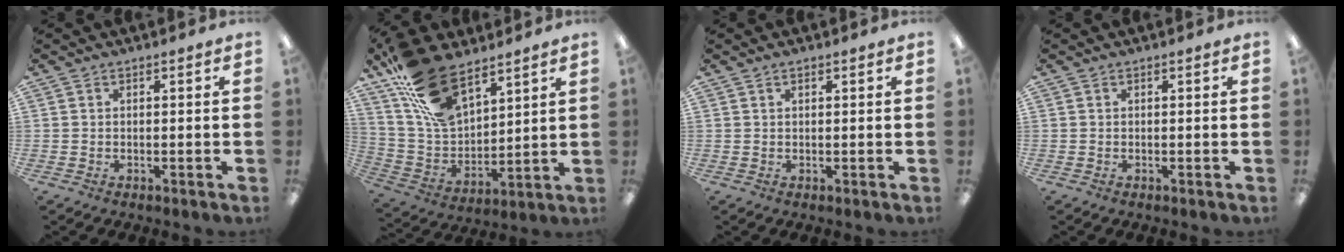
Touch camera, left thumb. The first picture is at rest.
{"total": 19.3, "force": [12.9, 9.6, 10.6], "torque": [-0.221, -0.062, 0.241]}
{"total": 0.7, "force": [0.5, 0.3, 0.5], "torque": [-0.010, 0.003, 0.008]}
{"total": 0.0}